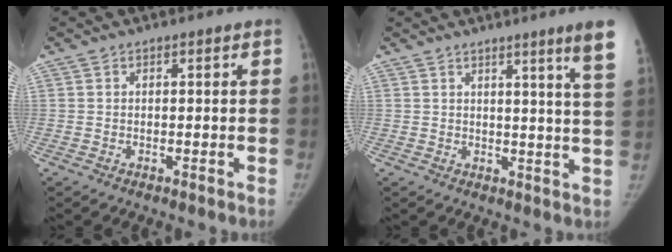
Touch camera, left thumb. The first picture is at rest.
{"total": 8.7, "force": [5.6, -1.3, 6.5], "torque": [-0.081, -0.039, 0.058]}